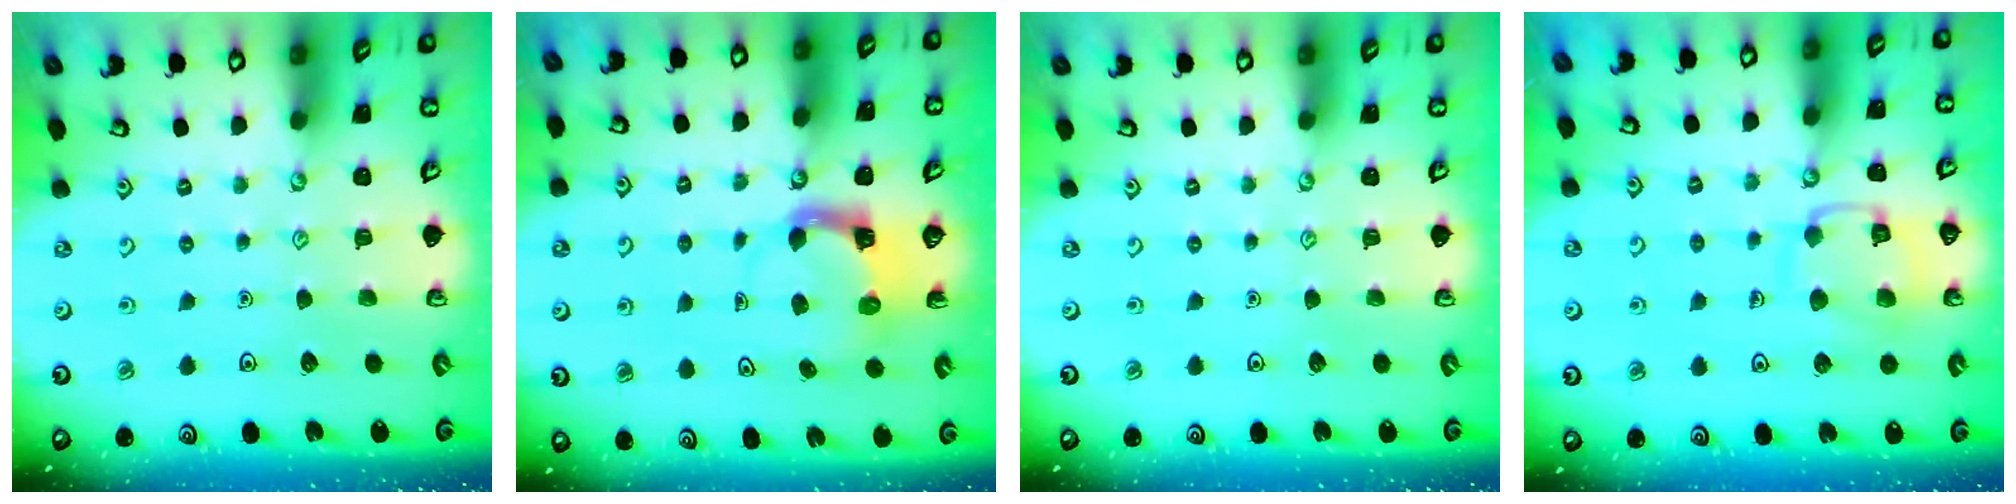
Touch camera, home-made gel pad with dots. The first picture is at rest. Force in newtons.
{"total": 3.9, "press": 3.9, "slide": 0.4}
{"total": 0.0}
{"total": 12.4, "press": 12.4, "slide": 1.0}